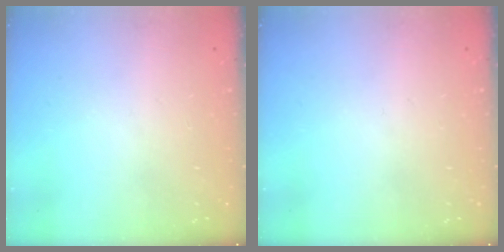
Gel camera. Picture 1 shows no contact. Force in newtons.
{"total": 0.0}